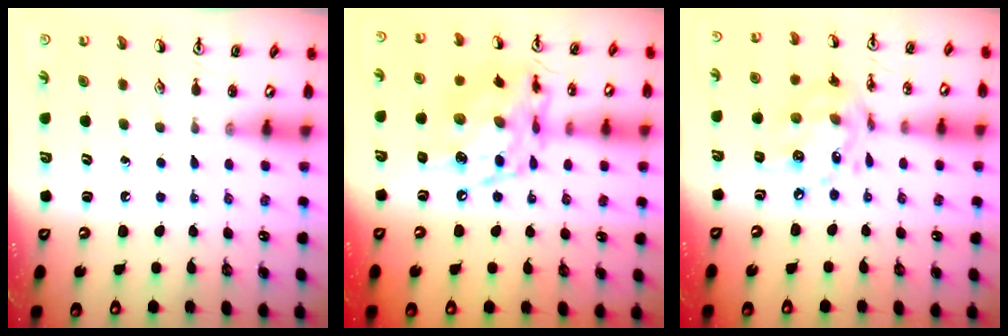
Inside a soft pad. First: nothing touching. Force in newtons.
{"total": 15.5, "press": 15.5, "slide": 1.3}
{"total": 13.7, "press": 13.7, "slide": 0.9}